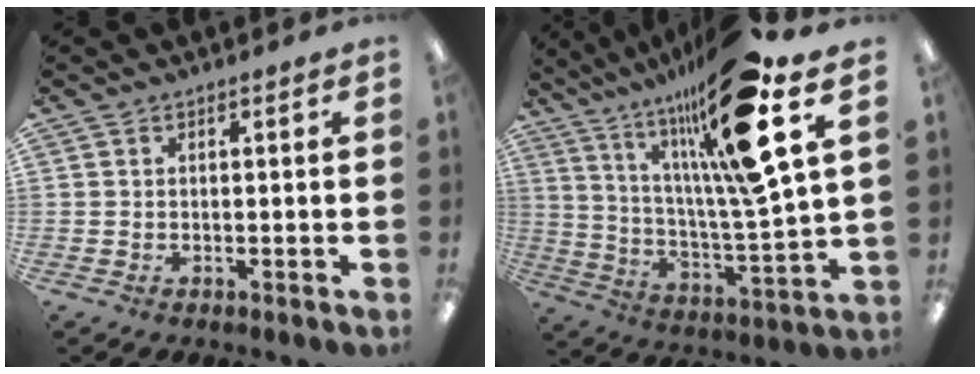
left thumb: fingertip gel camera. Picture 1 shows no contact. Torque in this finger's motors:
{"motor_torque": [0.54, 0.78, 1.21, -1.57, 0.28]}